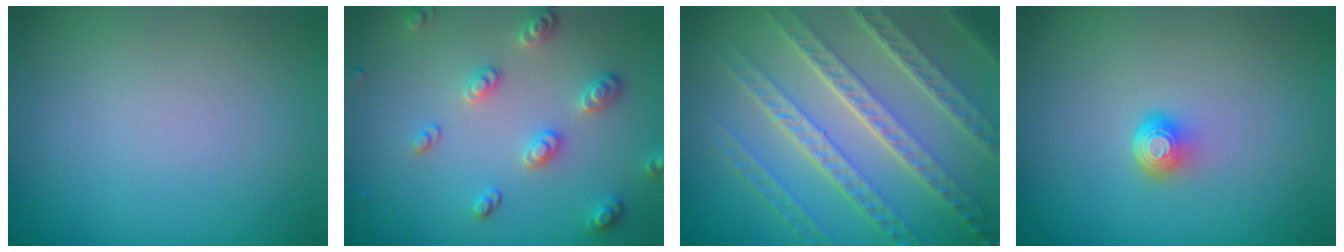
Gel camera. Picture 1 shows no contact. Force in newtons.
{"total": 2.9, "press": 2.7, "slide": 1.0}
{"total": 8.0, "press": 5.6, "slide": 5.8}
{"total": 1.9, "press": 1.3, "slide": 1.4}